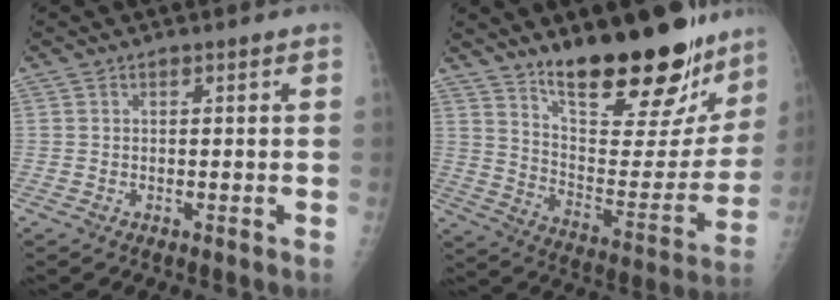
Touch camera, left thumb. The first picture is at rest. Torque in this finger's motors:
{"motor_torque": [0.45, 0.39, 0.94, -1.83, 0.08]}